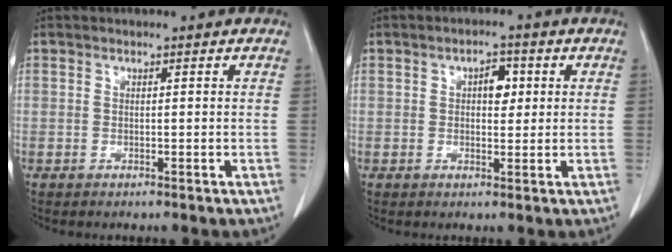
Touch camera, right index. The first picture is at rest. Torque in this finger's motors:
{"motor_torque": [0.02, 0.00, 0.06, 0.03]}